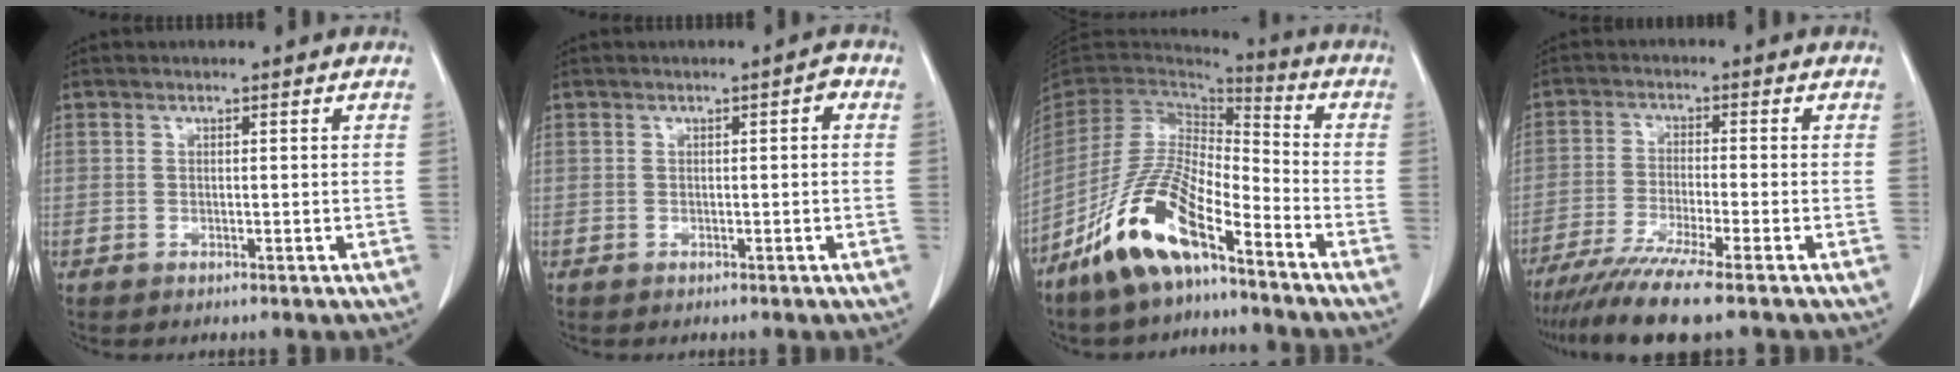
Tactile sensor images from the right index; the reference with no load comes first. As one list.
[{"total": 1.7, "force": [0.4, 0.5, 1.6], "torque": [-0.023, 0.006, 0.005]}, {"total": 15.3, "force": [-9.3, 4.3, 11.4], "torque": [-0.230, -0.009, -0.177]}, {"total": 9.9, "force": [-7.5, -0.7, 6.4], "torque": [-0.105, -0.028, -0.123]}]